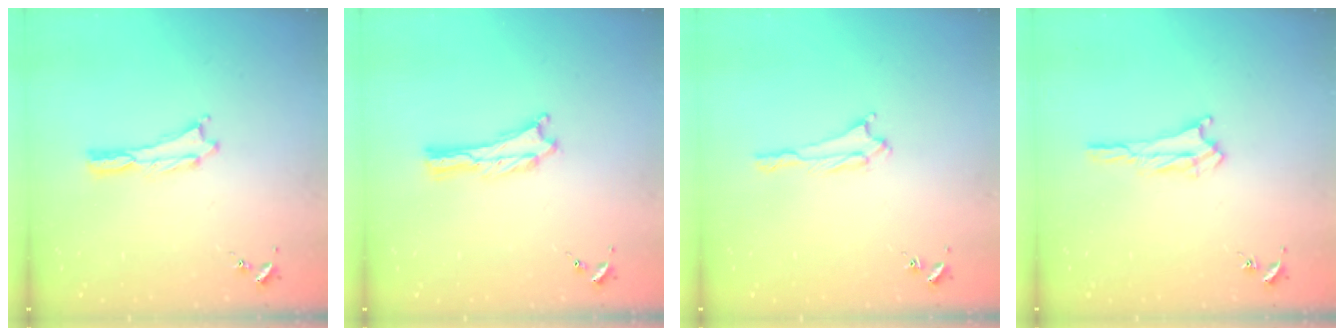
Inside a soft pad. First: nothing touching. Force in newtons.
{"total": 0.0}
{"total": 1.7, "press": 1.7, "slide": 0.3}
{"total": 1.7, "press": 1.7, "slide": 0.2}